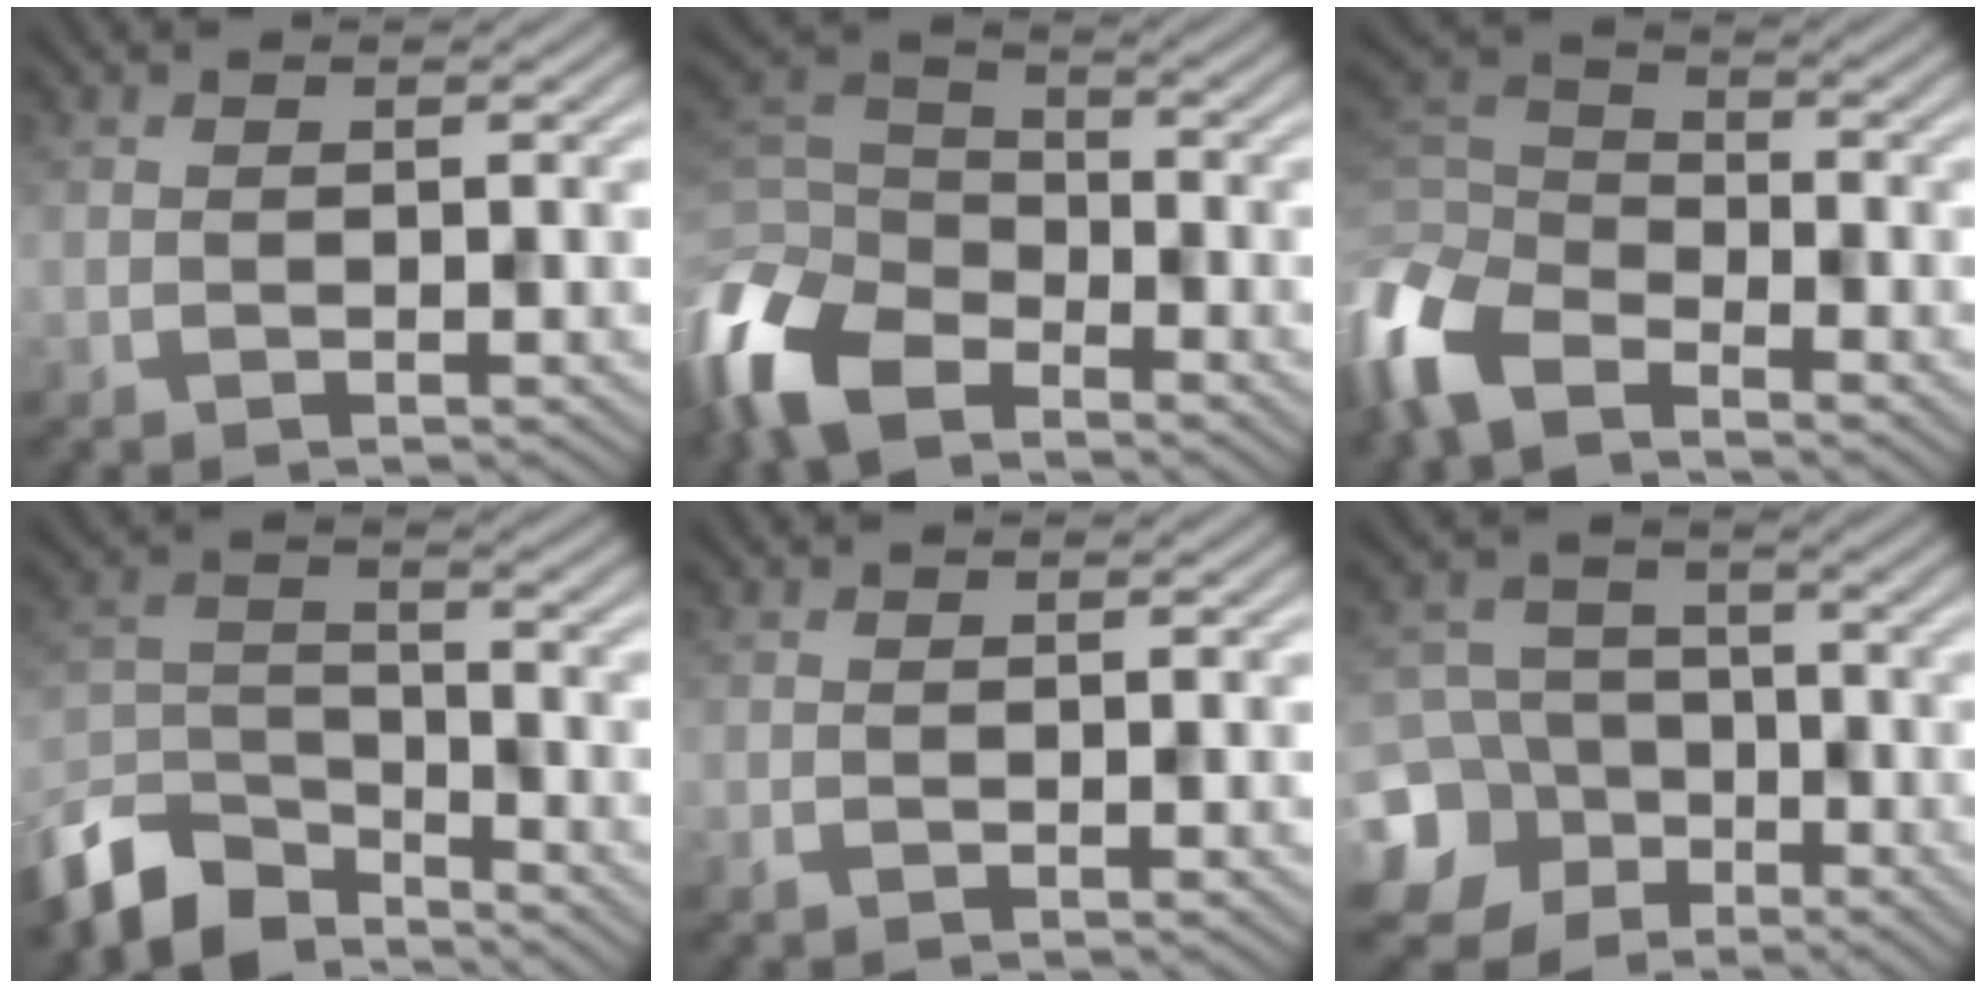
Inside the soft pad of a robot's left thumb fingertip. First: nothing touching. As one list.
[{"total": 12.3, "force": [-7.9, 6.6, 6.7], "torque": [-0.189, -0.025, -0.175]}, {"total": 10.1, "force": [-7.0, 4.7, 5.5], "torque": [-0.154, -0.017, -0.158]}, {"total": 9.7, "force": [-8.2, 3.7, 3.6], "torque": [-0.080, -0.004, -0.176]}, {"total": 0.0}, {"total": 13.0, "force": [-5.8, 11.2, 3.5], "torque": [-0.123, -0.041, -0.121]}]